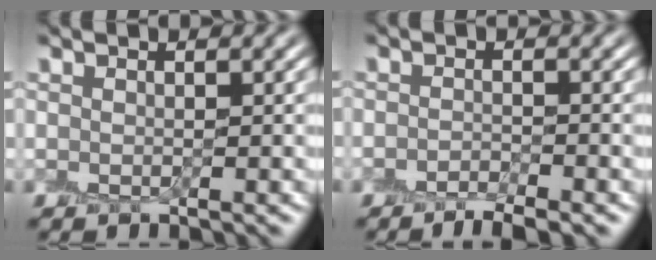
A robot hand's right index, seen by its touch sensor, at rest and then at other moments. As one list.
[{"total": 2.5, "force": [-2.0, 0.5, 1.4], "torque": [-0.021, -0.003, -0.040]}]